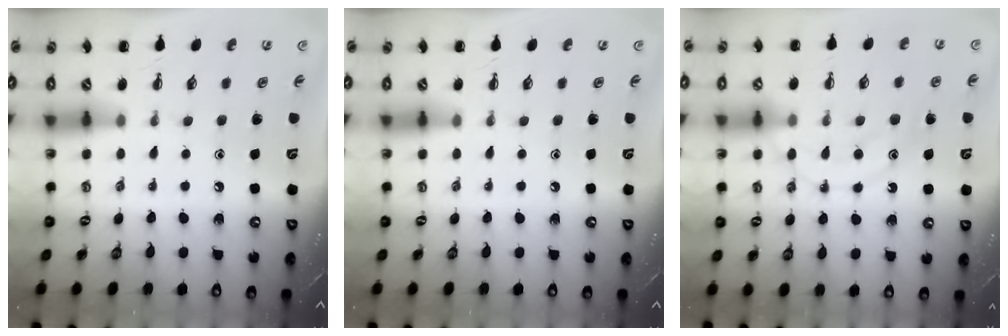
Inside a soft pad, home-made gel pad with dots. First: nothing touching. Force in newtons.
{"total": 0.0}
{"total": 11.5, "press": 11.5, "slide": 0.6}